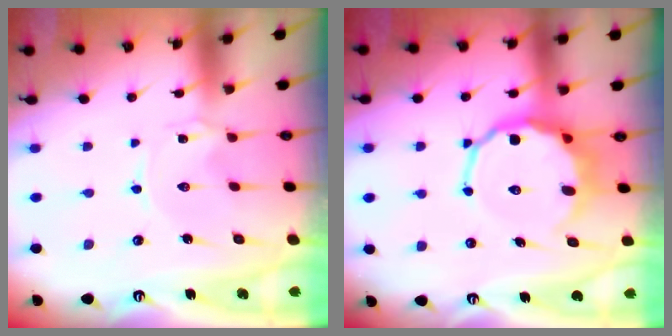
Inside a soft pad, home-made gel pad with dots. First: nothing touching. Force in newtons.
{"total": 10.8, "press": 10.3, "slide": 3.2}